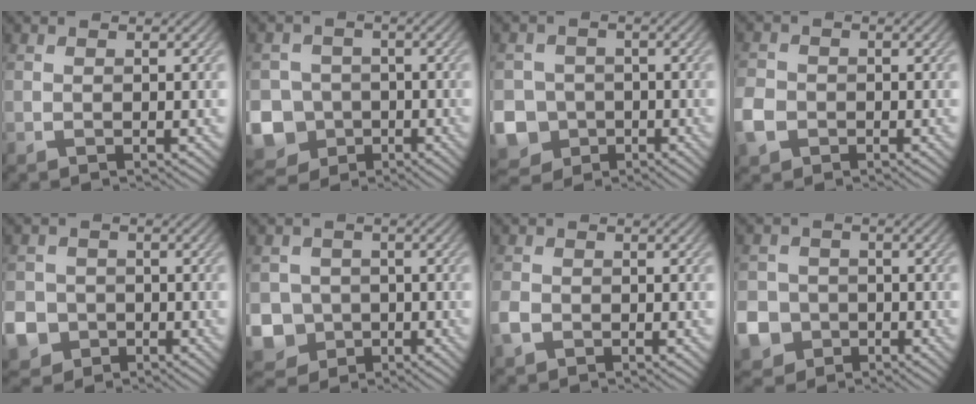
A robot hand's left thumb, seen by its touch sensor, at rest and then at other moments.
{"total": 11.0, "force": [-4.3, 9.7, 2.9], "torque": [-0.097, -0.041, -0.096]}
{"total": 9.9, "force": [-3.5, 8.9, 2.6], "torque": [-0.087, -0.040, -0.084]}
{"total": 4.2, "force": [-1.8, 3.3, 1.8], "torque": [-0.052, -0.004, -0.047]}
{"total": 7.5, "force": [-3.0, 6.6, 2.0], "torque": [-0.067, -0.030, -0.075]}
{"total": 7.7, "force": [-2.8, 6.9, 2.0], "torque": [-0.059, -0.025, -0.078]}
{"total": 2.2, "force": [-1.1, 1.6, 1.0], "torque": [-0.027, -0.004, -0.030]}
{"total": 9.1, "force": [-3.7, 7.9, 2.4], "torque": [-0.081, -0.039, -0.089]}